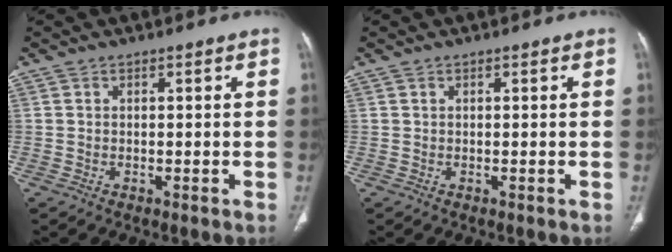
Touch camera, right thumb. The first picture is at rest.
{"total": 0.0}